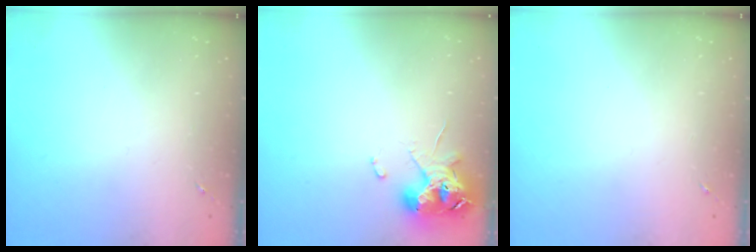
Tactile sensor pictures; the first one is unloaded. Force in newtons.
{"total": 10.8, "press": 10.7, "slide": 1.7}
{"total": 0.0}